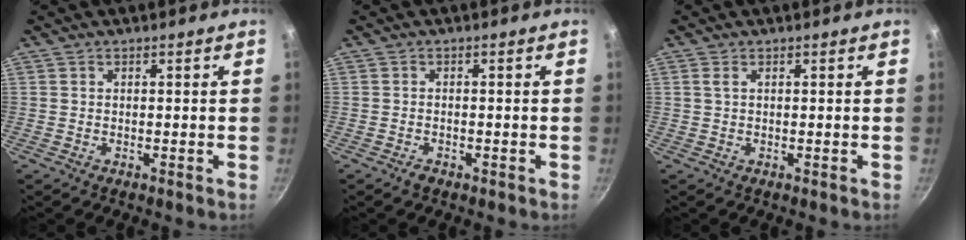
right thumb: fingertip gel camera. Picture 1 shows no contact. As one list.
[{"total": 1.6, "force": [-1.0, 0.9, 0.7], "torque": [-0.016, 0.009, -0.016]}, {"total": 0.9, "force": [0.3, 0.4, 0.7], "torque": [-0.015, 0.002, 0.006]}]